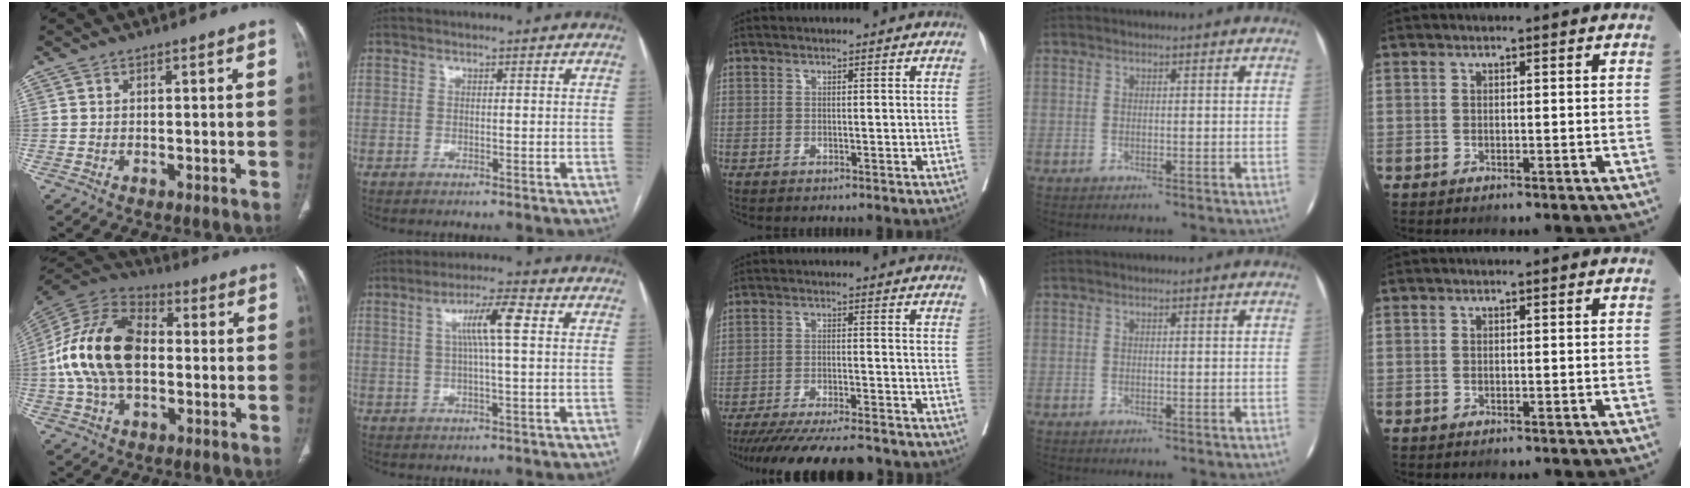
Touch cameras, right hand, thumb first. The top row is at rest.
{"thumb": {"total": 19.3, "force": [-0.4, 12.1, 15.0], "torque": [-0.291, 0.030, -0.013]}, "index": {"total": 7.1, "force": [1.6, 0.2, 6.9], "torque": [-0.120, 0.011, 0.027]}, "middle": {"total": 18.4, "force": [-16.6, 2.1, 7.6], "torque": [-0.124, -0.032, -0.234]}}